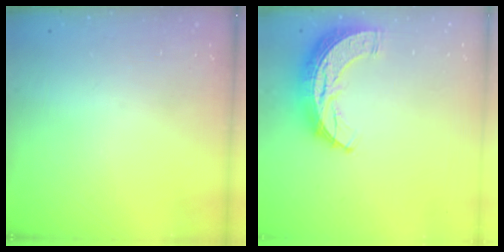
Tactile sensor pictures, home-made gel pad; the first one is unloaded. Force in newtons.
{"total": 11.3, "press": 11.2, "slide": 0.7}